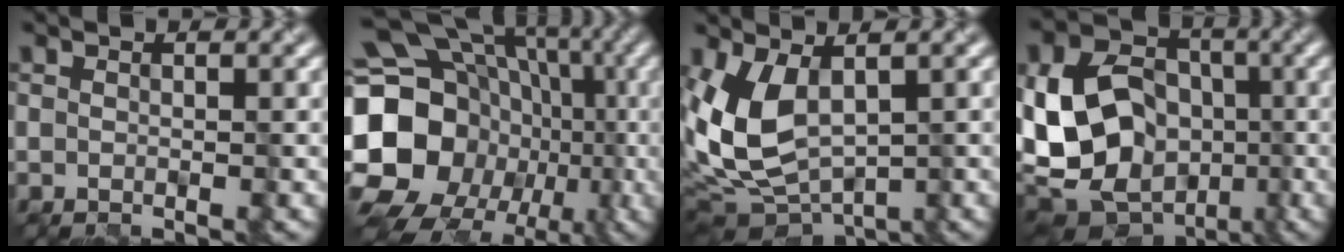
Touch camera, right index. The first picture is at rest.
{"total": 21.8, "force": [-3.6, 18.7, 10.8], "torque": [-0.202, 0.000, -0.097]}
{"total": 6.8, "force": [0.9, 3.8, 5.6], "torque": [-0.132, -0.013, 0.019]}
{"total": 16.1, "force": [-3.5, 12.4, 9.6], "torque": [-0.196, -0.002, -0.071]}